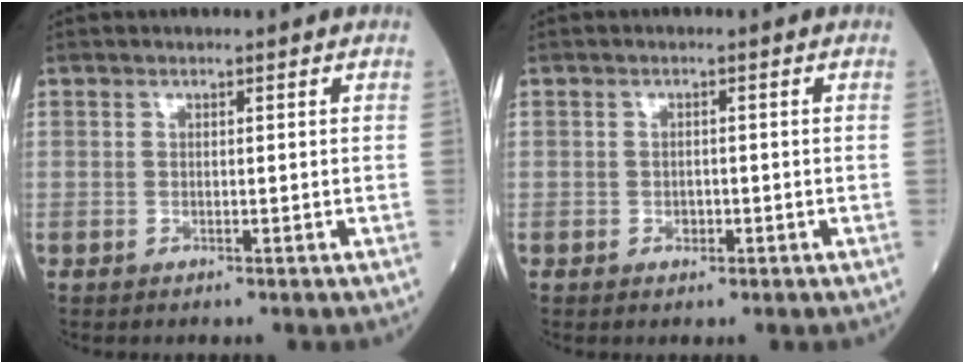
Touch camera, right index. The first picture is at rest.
{"total": 1.2, "force": [-0.4, 0.9, 0.7], "torque": [-0.011, 0.003, -0.002]}